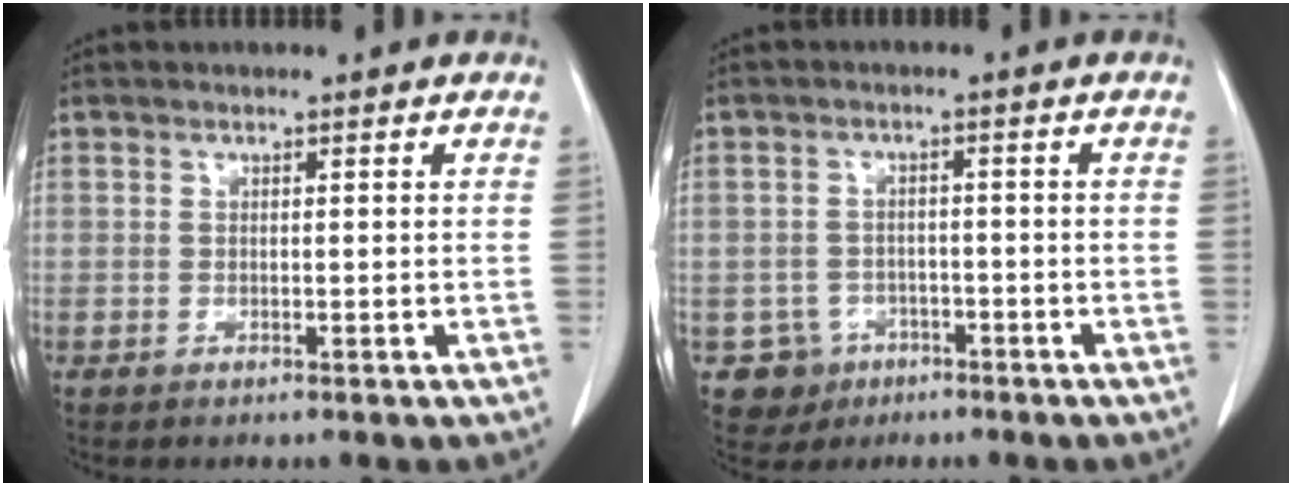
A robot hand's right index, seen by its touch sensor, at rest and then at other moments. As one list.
[{"total": 4.8, "force": [-2.2, 4.3, 0.0], "torque": [0.002, 0.012, -0.031]}]